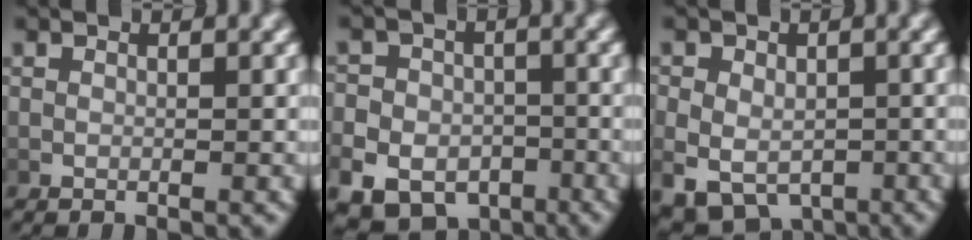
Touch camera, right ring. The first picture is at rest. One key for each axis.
{"total": 8.4, "fx": -5.2, "fy": 6.1, "fz": 2.4, "tx": -0.034, "ty": -0.034, "tz": -0.086}
{"total": 6.4, "fx": -3.0, "fy": 4.8, "fz": 2.8, "tx": -0.065, "ty": -0.046, "tz": -0.027}